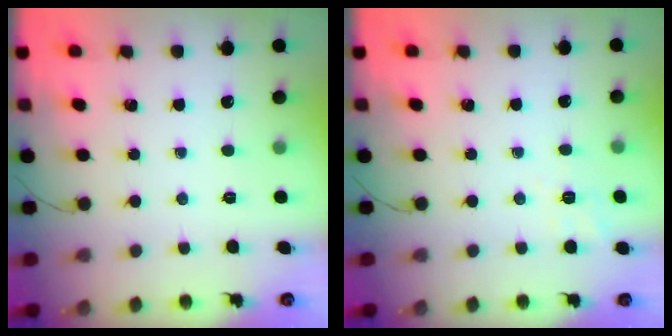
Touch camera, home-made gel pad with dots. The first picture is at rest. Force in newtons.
{"total": 2.2, "press": 0.9, "slide": 2.0}